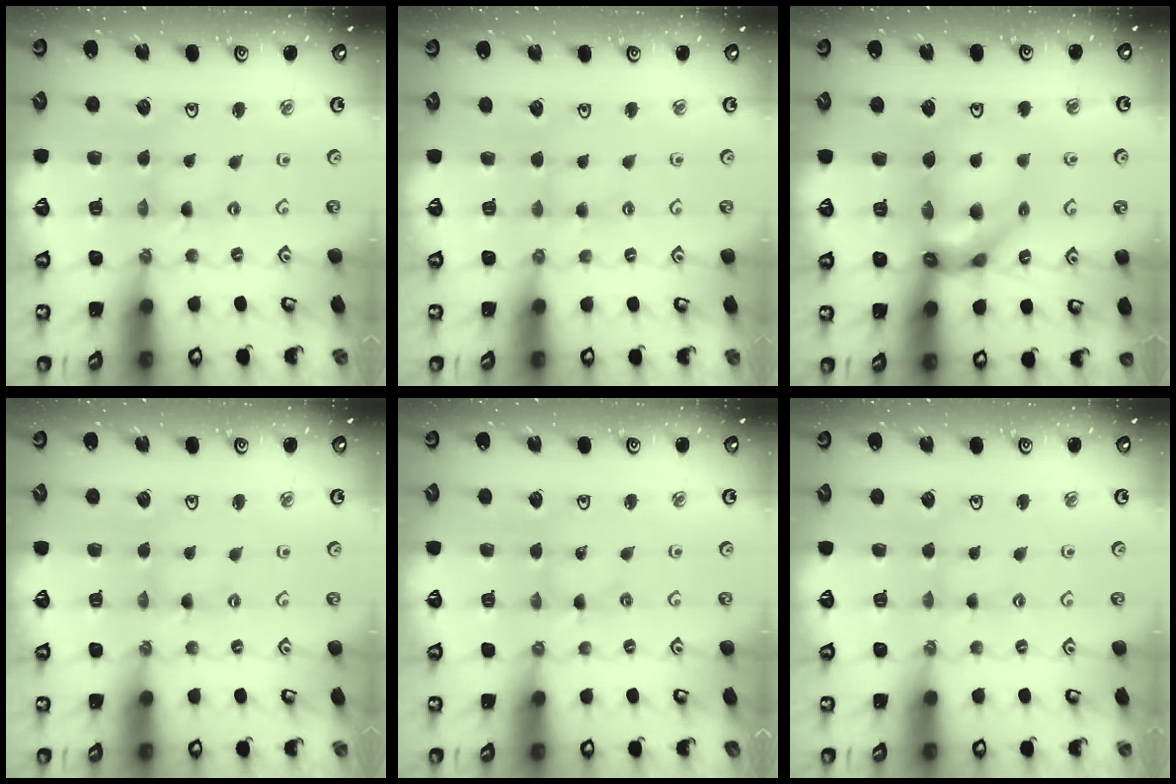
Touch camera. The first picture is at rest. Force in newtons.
{"total": 1.9, "press": 1.8, "slide": 0.4}
{"total": 14.4, "press": 14.3, "slide": 2.0}
{"total": 0.0}
{"total": 0.0}
{"total": 1.5, "press": 1.5, "slide": 0.3}